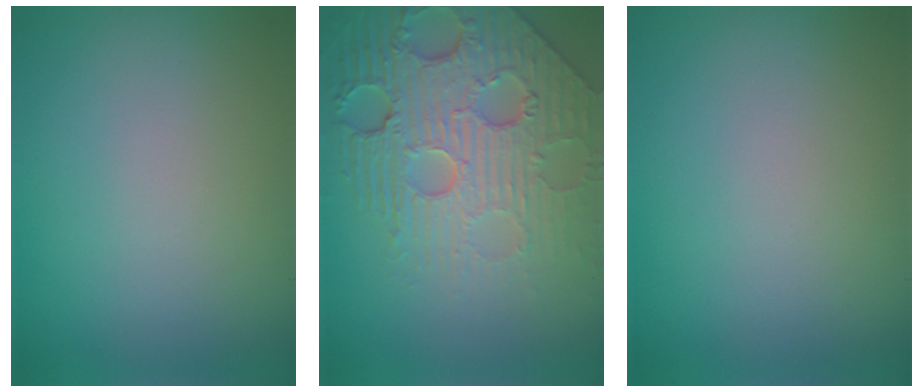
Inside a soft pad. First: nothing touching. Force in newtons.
{"total": 8.2, "press": 5.9, "slide": 5.7}
{"total": 0.0}